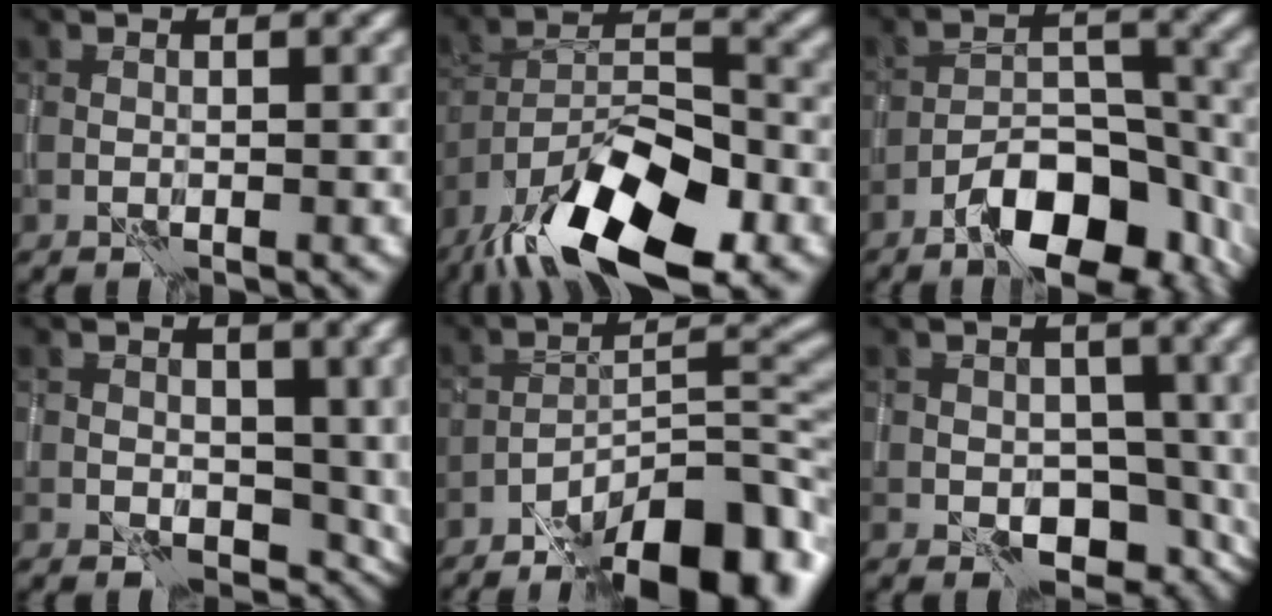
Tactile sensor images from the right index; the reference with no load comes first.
{"total": 13.1, "force": [-9.1, 4.3, 8.4], "torque": [-0.162, 0.002, -0.168]}
{"total": 8.3, "force": [-5.4, 3.6, 5.2], "torque": [-0.066, 0.009, -0.092]}
{"total": 4.7, "force": [-0.1, 3.4, 3.3], "torque": [-0.034, -0.015, 0.002]}
{"total": 10.9, "force": [-7.9, 3.2, 6.8], "torque": [-0.087, 0.015, -0.140]}
{"total": 7.3, "force": [-3.1, 5.2, 4.1], "torque": [-0.014, -0.001, -0.035]}